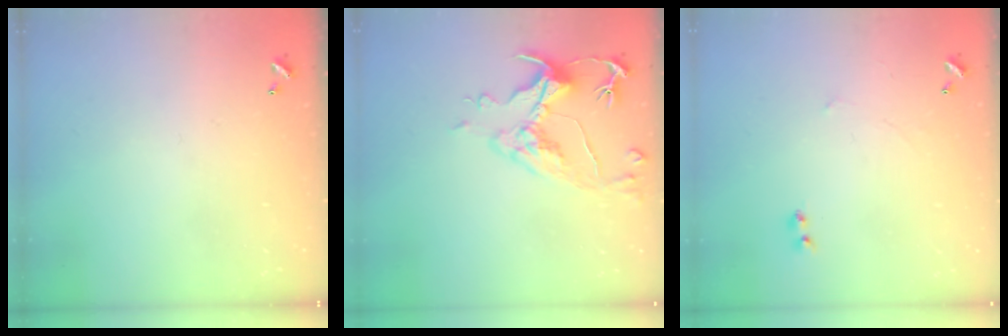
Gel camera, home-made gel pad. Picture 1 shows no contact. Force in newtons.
{"total": 6.6, "press": 6.5, "slide": 1.5}
{"total": 2.3, "press": 2.3, "slide": 0.3}